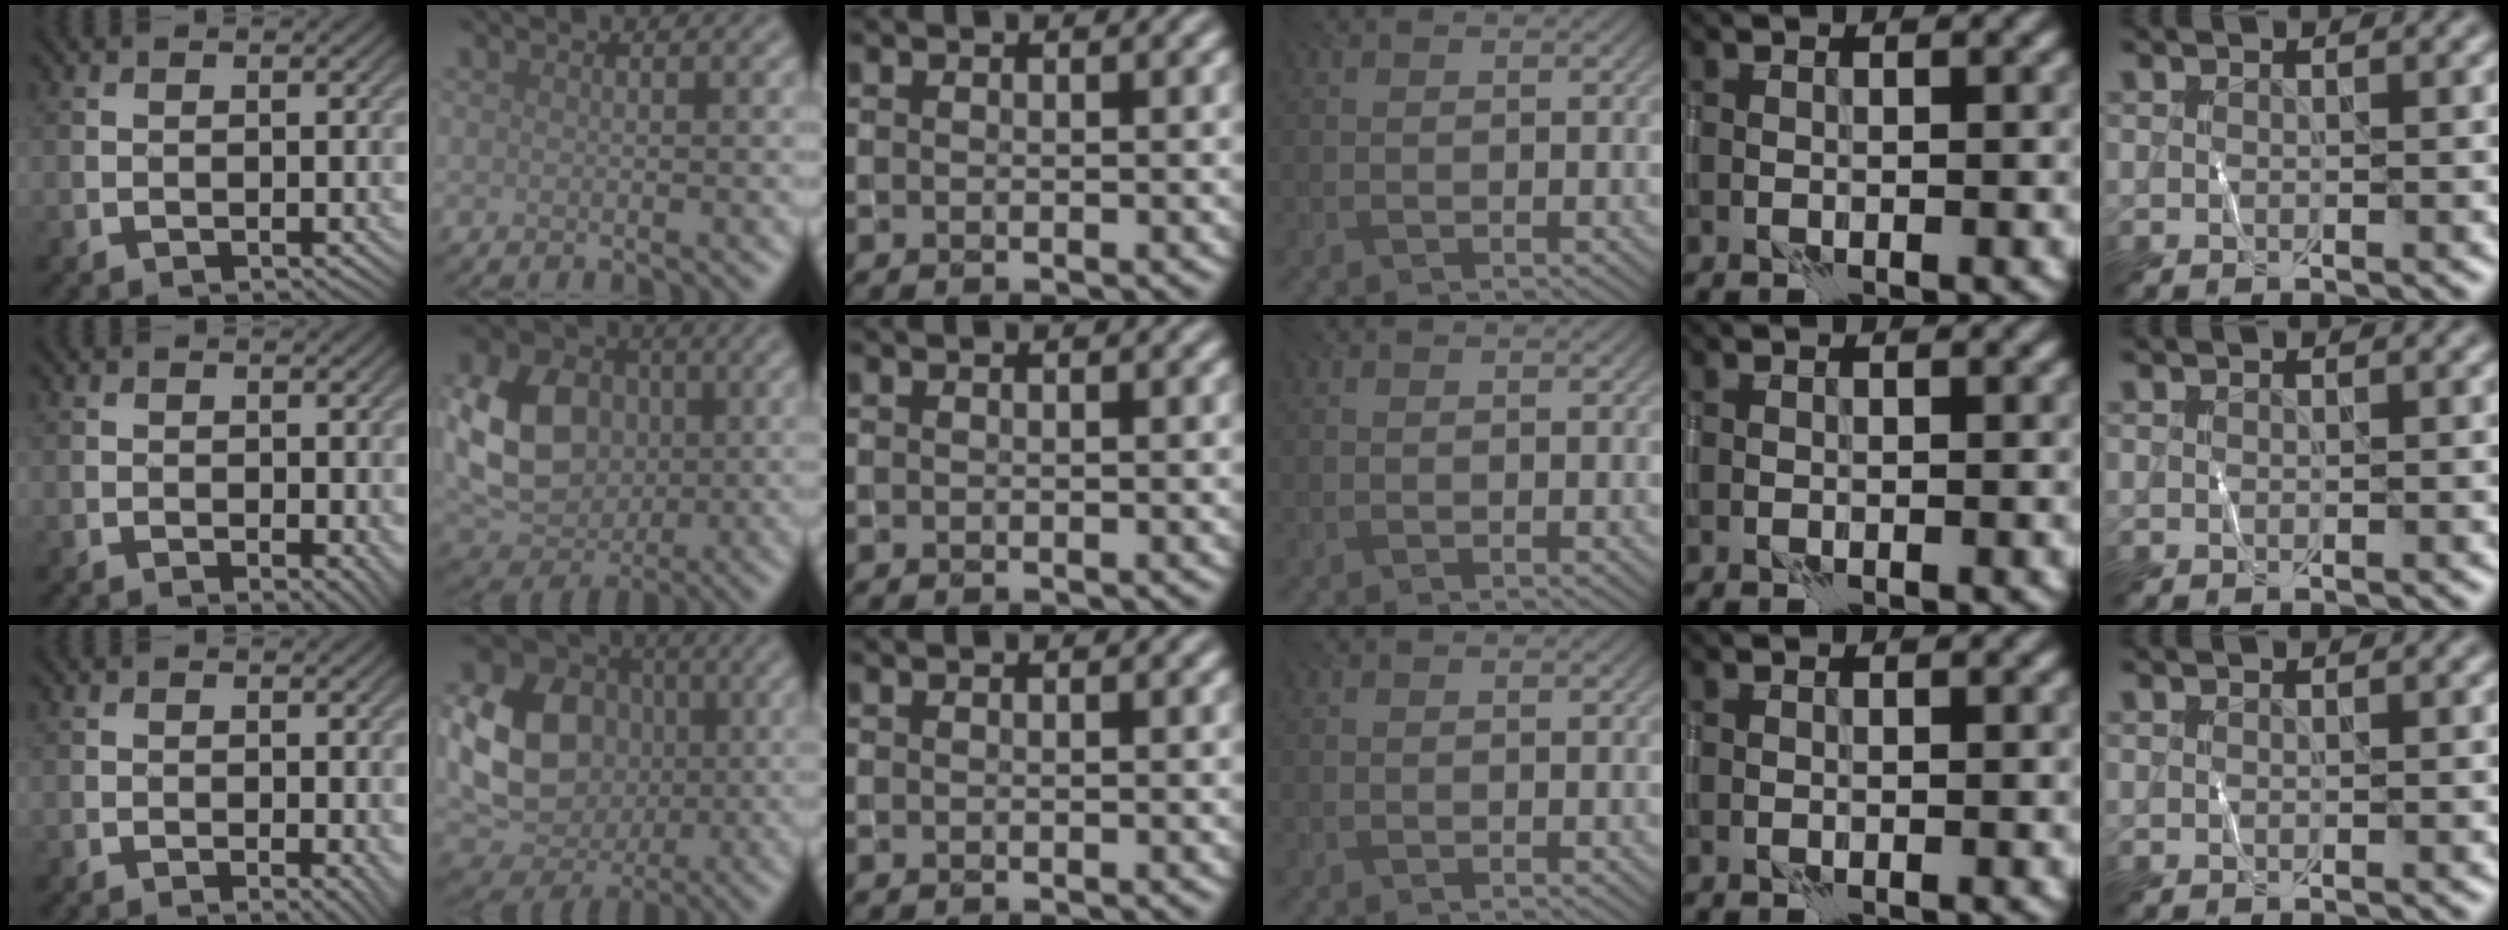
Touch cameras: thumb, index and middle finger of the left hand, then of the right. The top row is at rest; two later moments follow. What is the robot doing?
{"motion": "wrap", "object": "thread"}